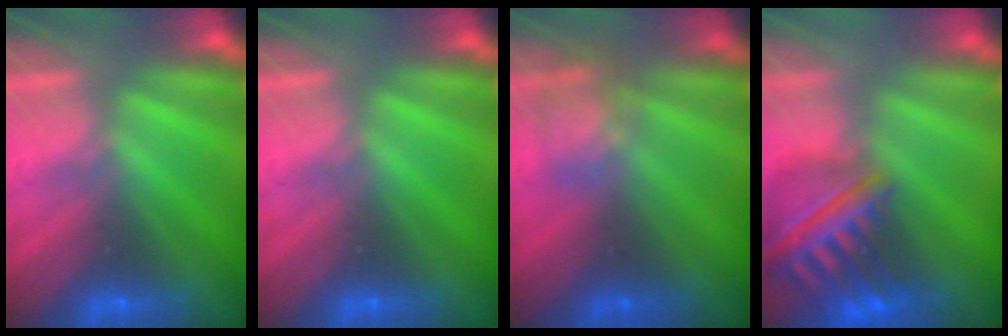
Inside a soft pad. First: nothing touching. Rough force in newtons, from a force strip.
{"total": 0.0}
{"total": 2.2}
{"total": 8.3}